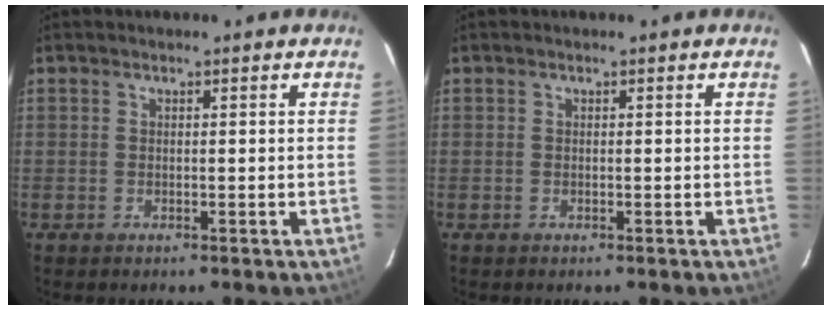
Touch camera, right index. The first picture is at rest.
{"total": 0.0}